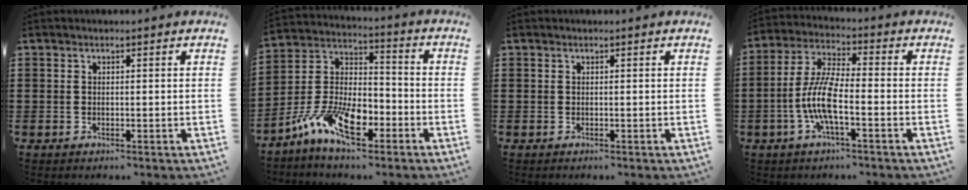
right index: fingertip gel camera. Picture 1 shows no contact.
{"total": 11.1, "force": [-6.6, 5.2, 7.3], "torque": [-0.170, 0.010, -0.129]}
{"total": 0.0}
{"total": 8.1, "force": [-2.6, 1.9, 7.4], "torque": [-0.181, -0.019, -0.058]}